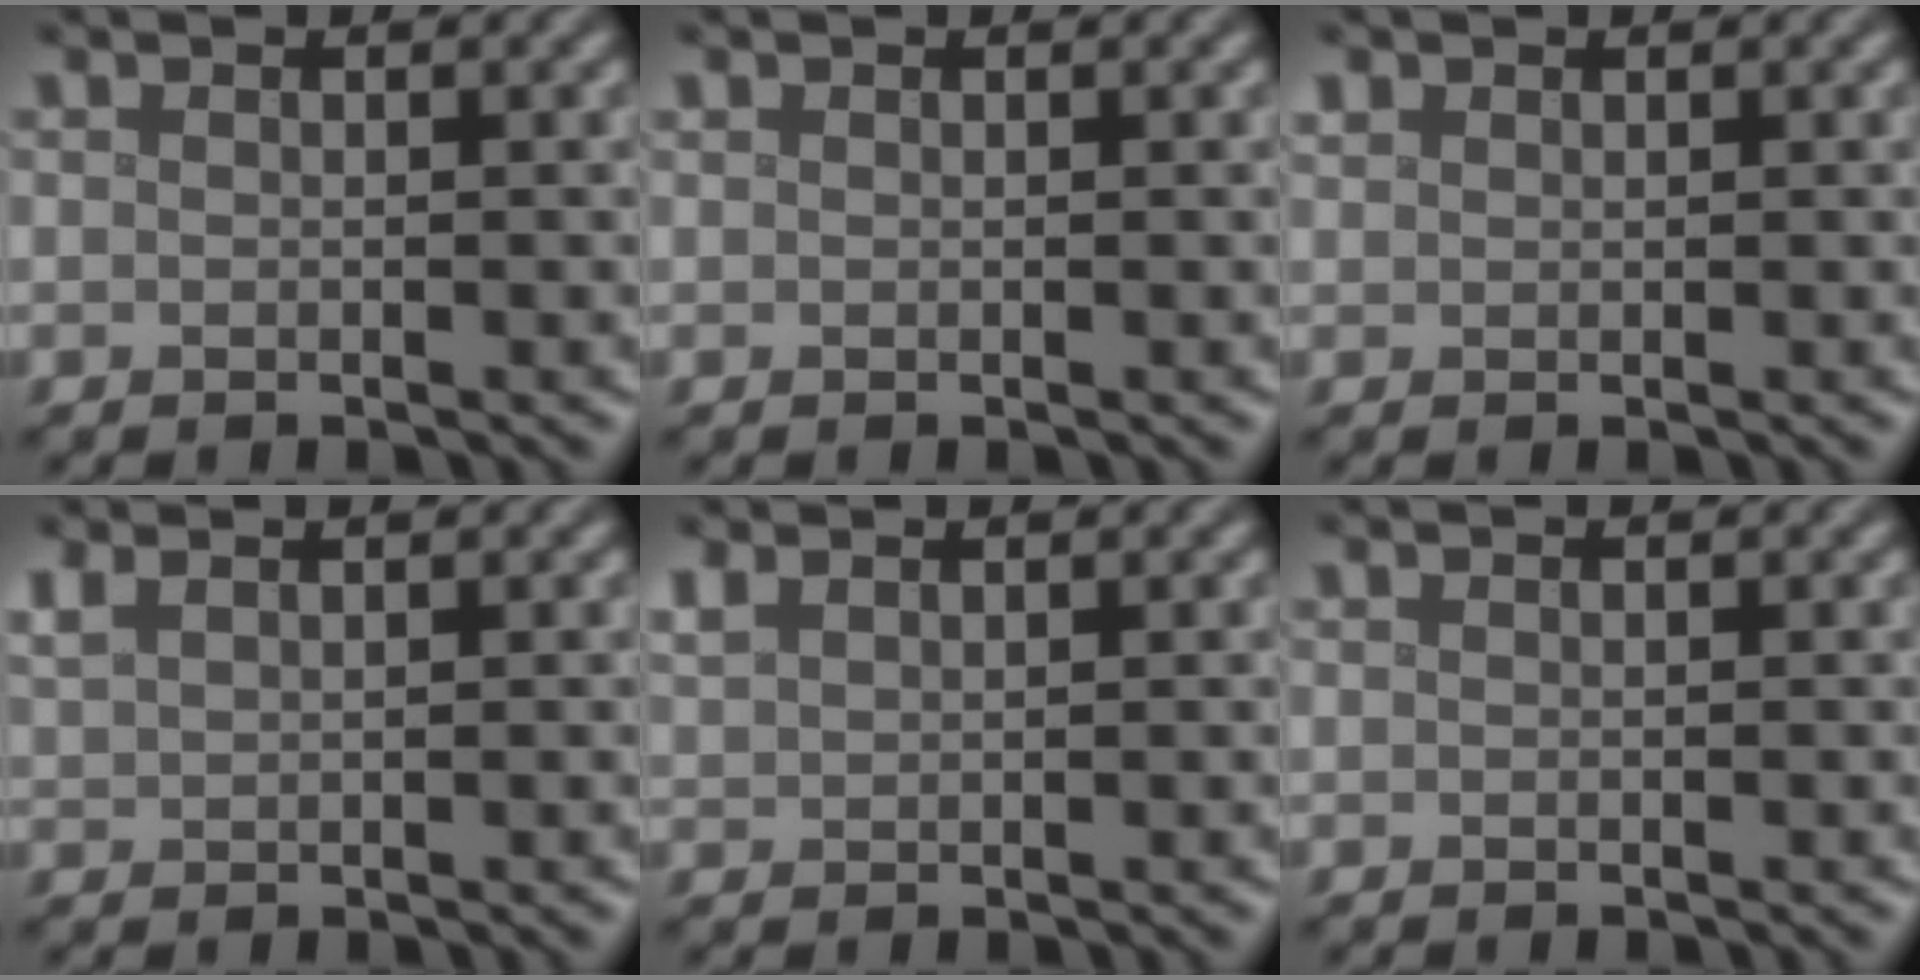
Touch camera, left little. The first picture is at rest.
{"total": 0.0}
{"total": 0.7, "force": [0.5, 0.4, 0.0], "torque": [-0.004, 0.002, 0.011]}
{"total": 1.6, "force": [1.3, 0.4, 0.7], "torque": [-0.025, 0.007, 0.031]}
{"total": 1.3, "force": [1.1, 0.3, 0.4], "torque": [-0.020, 0.006, 0.028]}
{"total": 0.0}